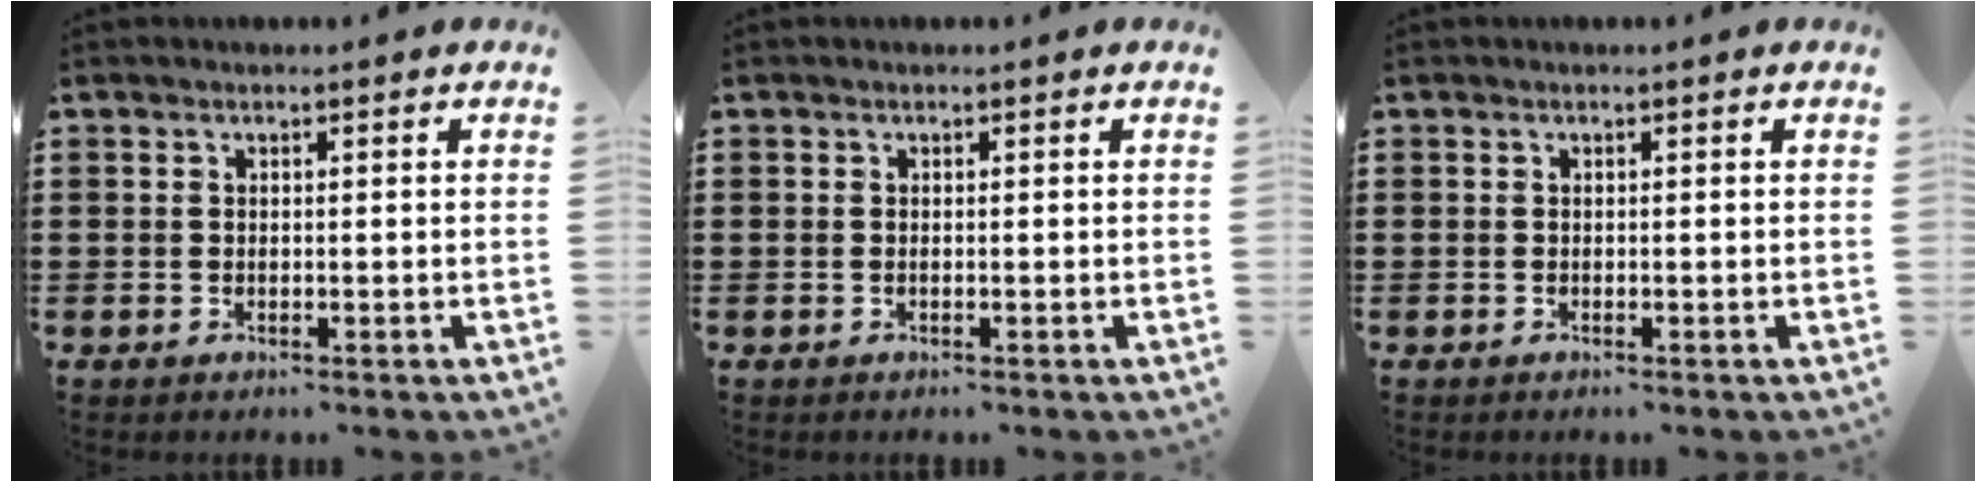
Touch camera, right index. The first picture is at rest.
{"total": 0.0}
{"total": 0.0}